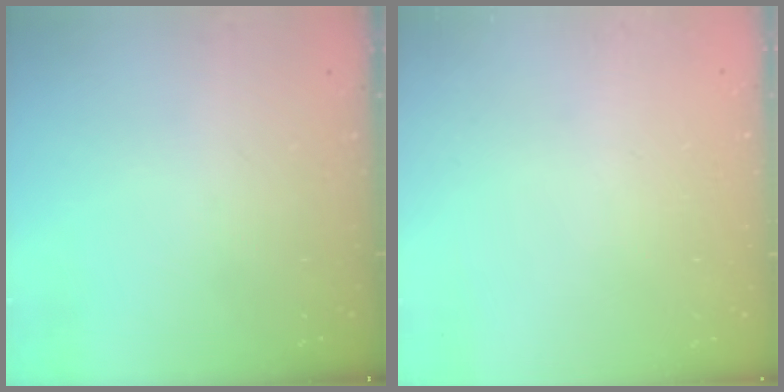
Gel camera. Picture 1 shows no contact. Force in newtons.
{"total": 0.0}